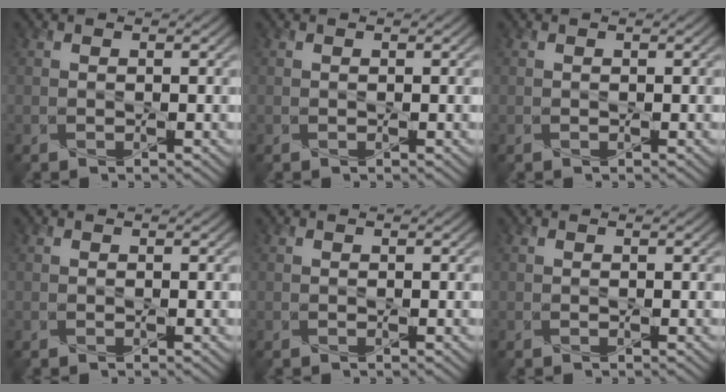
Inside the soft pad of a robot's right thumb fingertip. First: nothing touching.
{"total": 0.0}
{"total": 0.0}
{"total": 0.0}
{"total": 0.0}
{"total": 0.0}